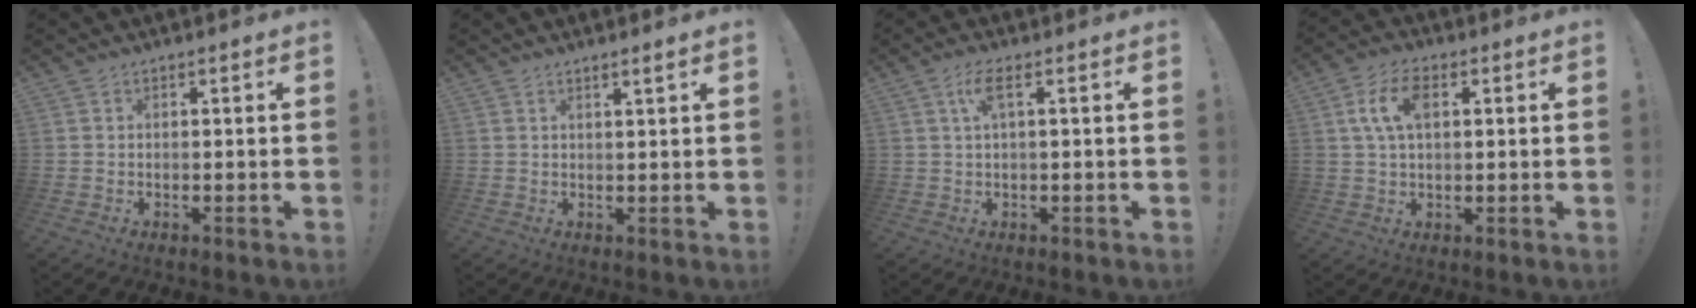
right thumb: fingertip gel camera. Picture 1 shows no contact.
{"total": 1.9, "force": [1.4, -0.2, 1.3], "torque": [-0.012, -0.009, 0.022]}
{"total": 4.4, "force": [1.2, 0.8, 4.2], "torque": [-0.078, 0.001, 0.018]}
{"total": 8.6, "force": [2.4, 5.1, 6.6], "torque": [-0.117, 0.007, 0.045]}